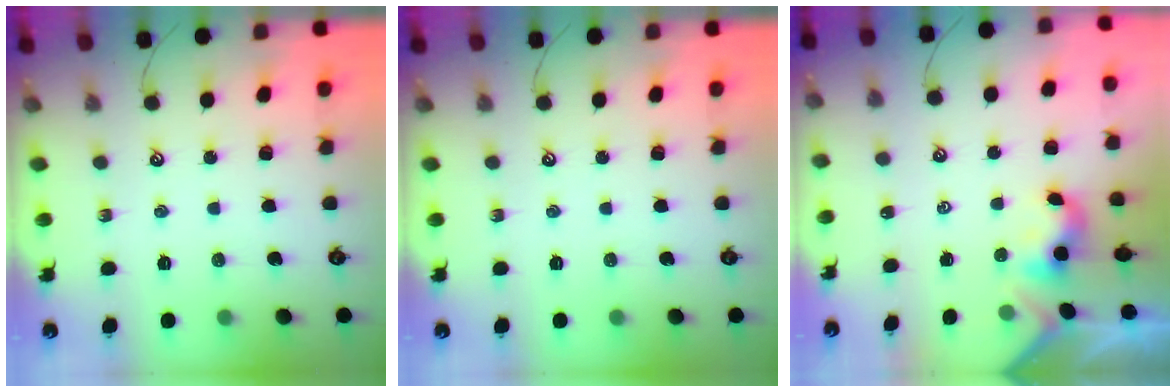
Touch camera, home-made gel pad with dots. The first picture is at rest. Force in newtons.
{"total": 0.0}
{"total": 2.2, "press": 2.2, "slide": 0.2}